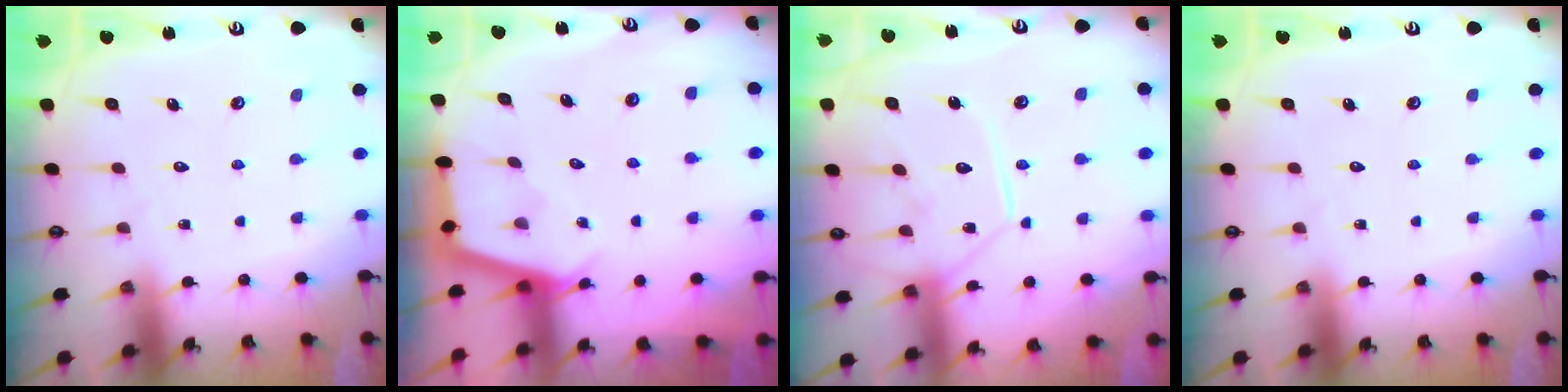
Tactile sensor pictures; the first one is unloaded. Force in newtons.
{"total": 2.9, "press": 2.9, "slide": 0.4}
{"total": 11.4, "press": 11.3, "slide": 1.2}
{"total": 0.0}